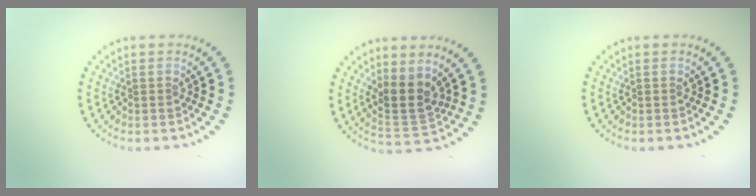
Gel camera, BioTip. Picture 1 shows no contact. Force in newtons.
{"total": 3.4, "press": 2.8, "slide": 2.0}
{"total": 0.0}